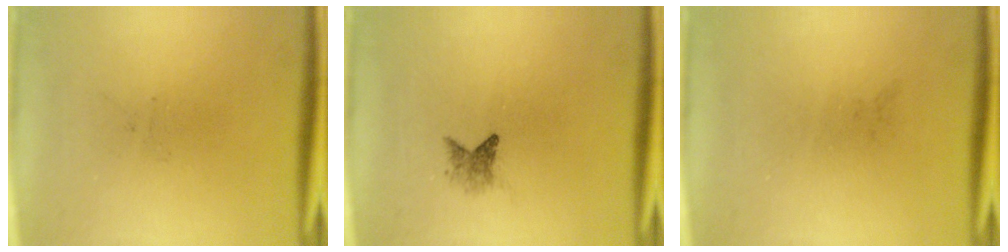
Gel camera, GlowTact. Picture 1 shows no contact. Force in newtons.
{"total": 1.6}
{"total": 0.0}